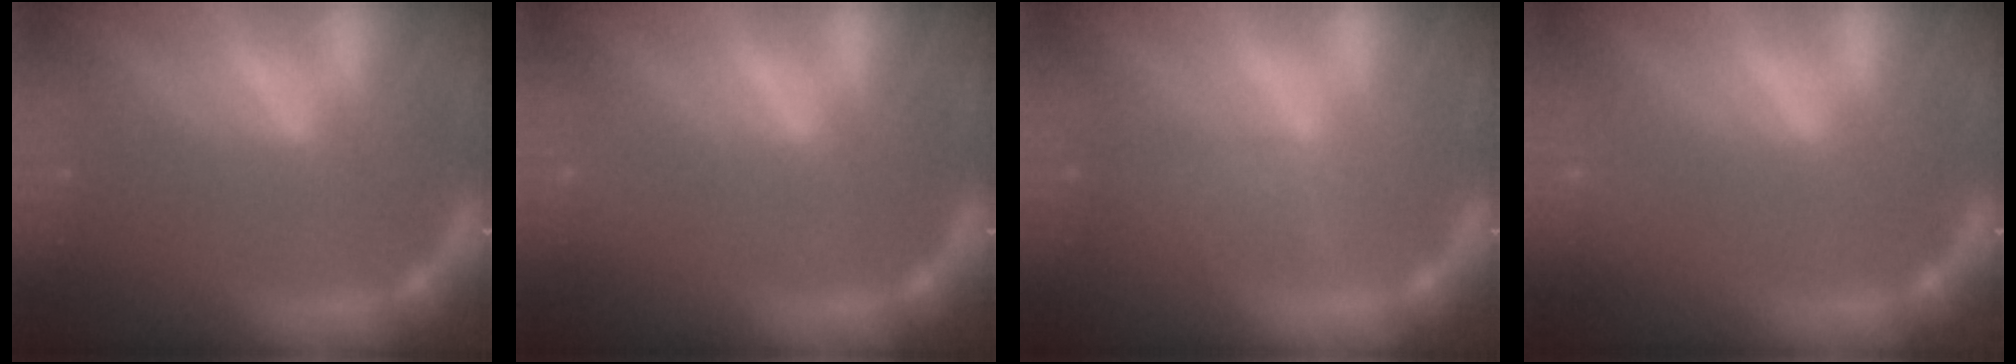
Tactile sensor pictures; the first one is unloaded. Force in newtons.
{"total": 1.4}
{"total": 3.0}
{"total": 2.5}